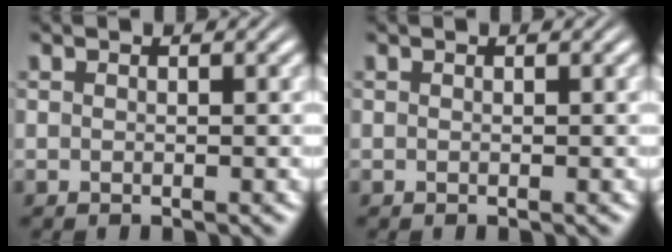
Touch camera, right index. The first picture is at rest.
{"total": 0.0}